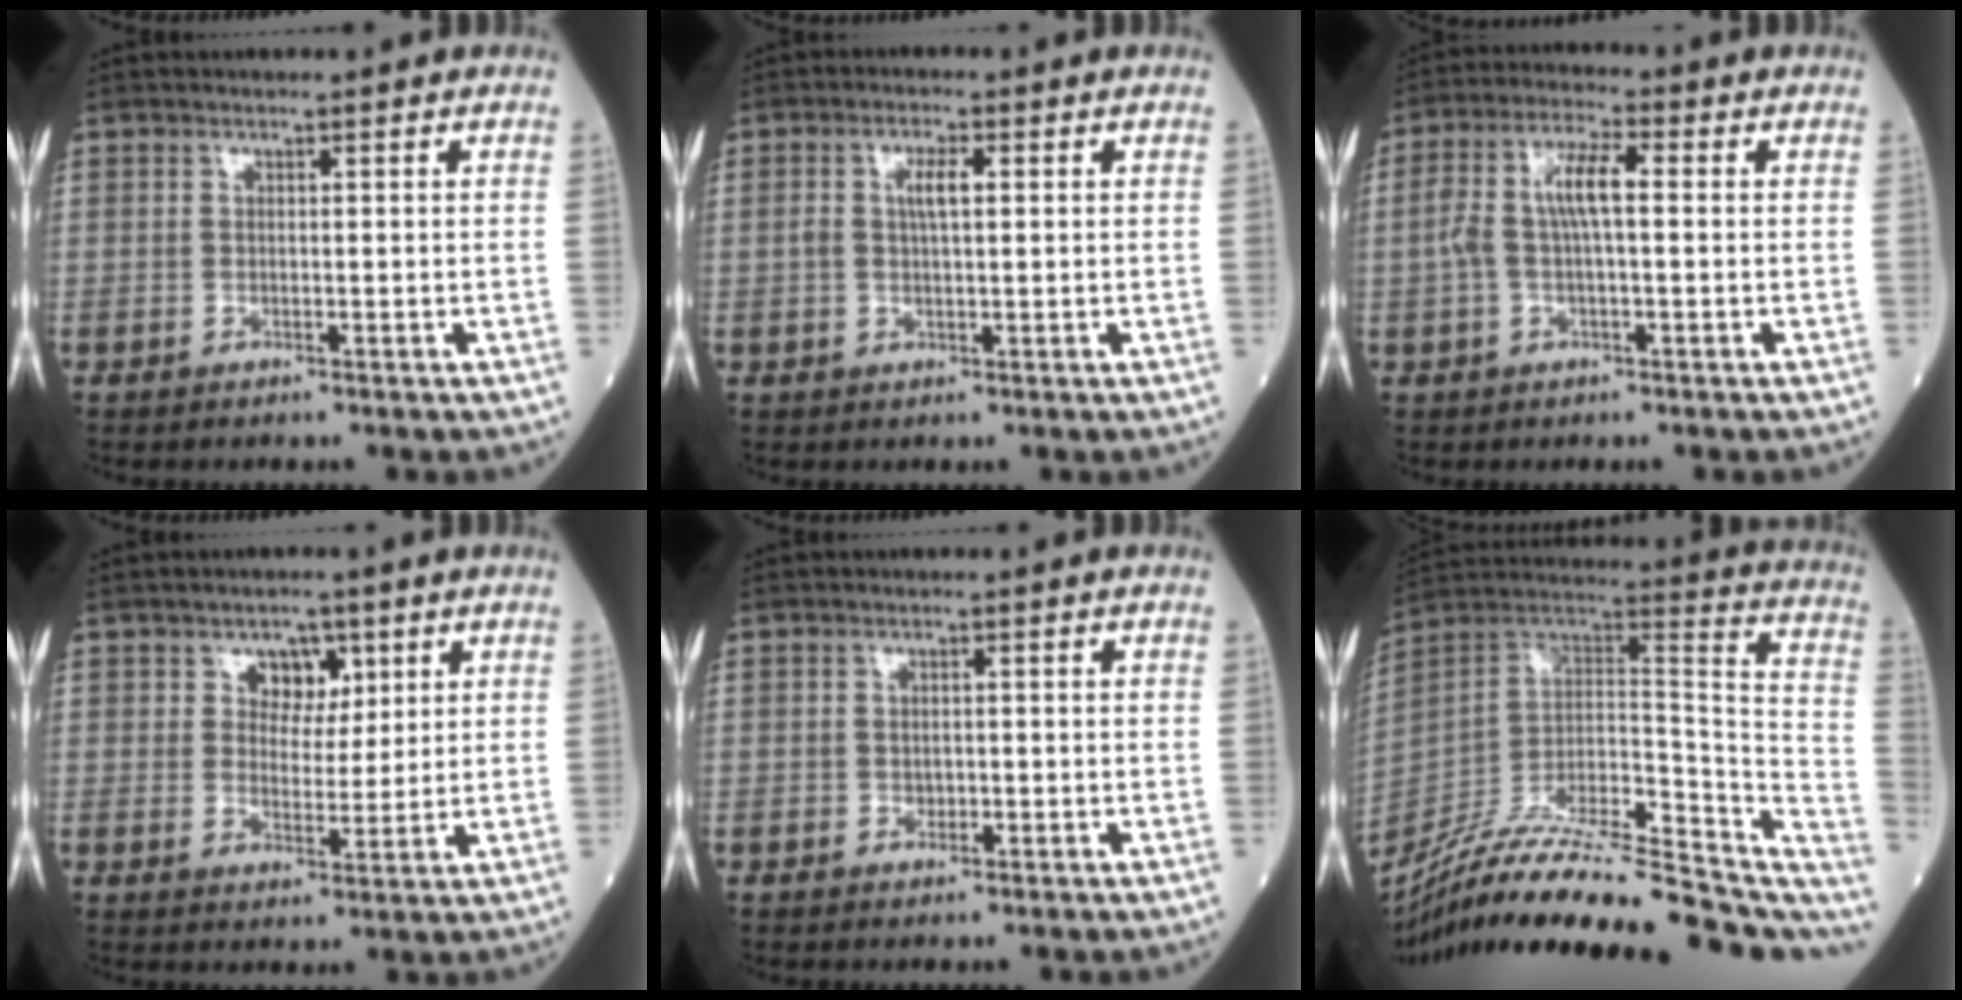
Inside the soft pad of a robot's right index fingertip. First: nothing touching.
{"total": 3.2, "force": [0.6, 0.9, 3.0], "torque": [-0.060, 0.008, 0.011]}
{"total": 6.8, "force": [0.3, 1.9, 6.5], "torque": [-0.143, 0.026, 0.003]}
{"total": 4.4, "force": [2.0, 3.2, 2.2], "torque": [-0.023, 0.005, 0.032]}
{"total": 0.9, "force": [-0.3, 0.8, 0.4], "torque": [-0.001, 0.002, -0.004]}
{"total": 33.9, "force": [-26.9, 7.9, 19.1], "torque": [-0.277, -0.017, -0.406]}